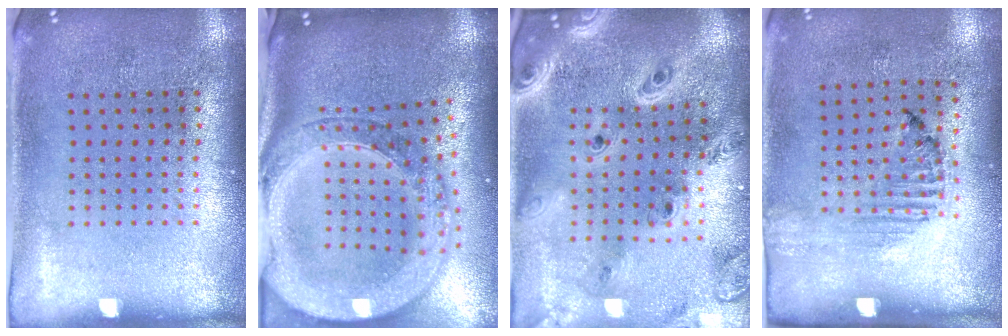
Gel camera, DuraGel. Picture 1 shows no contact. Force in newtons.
{"total": 4.0, "press": 3.1, "slide": 2.5}
{"total": 3.9, "press": 3.0, "slide": 2.4}
{"total": 1.3, "press": 1.1, "slide": 0.7}